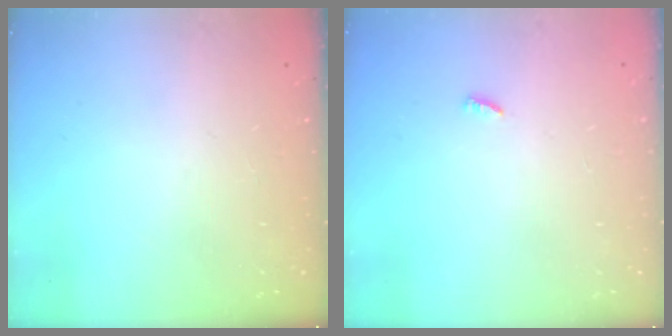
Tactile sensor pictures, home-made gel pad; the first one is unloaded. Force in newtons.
{"total": 1.9, "press": 1.9, "slide": 0.3}